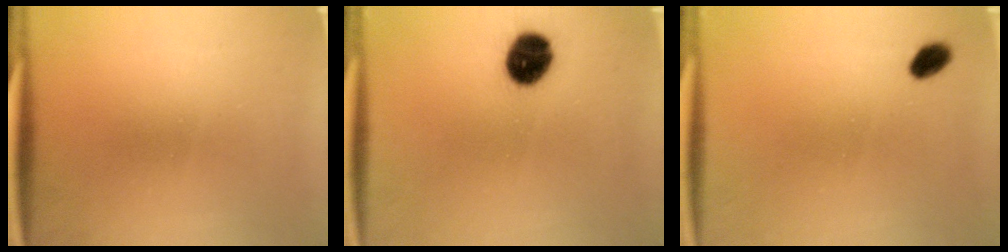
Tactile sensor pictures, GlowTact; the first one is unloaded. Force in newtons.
{"total": 8.9}
{"total": 2.8}